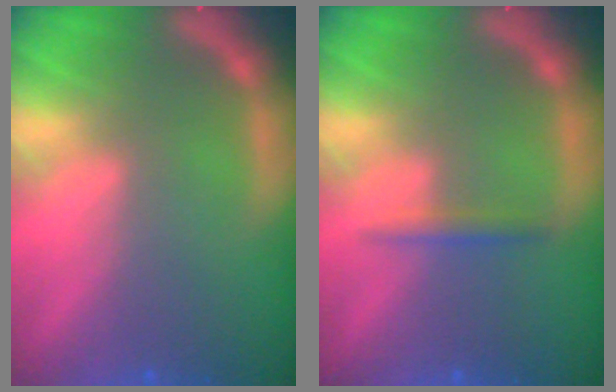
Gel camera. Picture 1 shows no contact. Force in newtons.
{"total": 1.4}